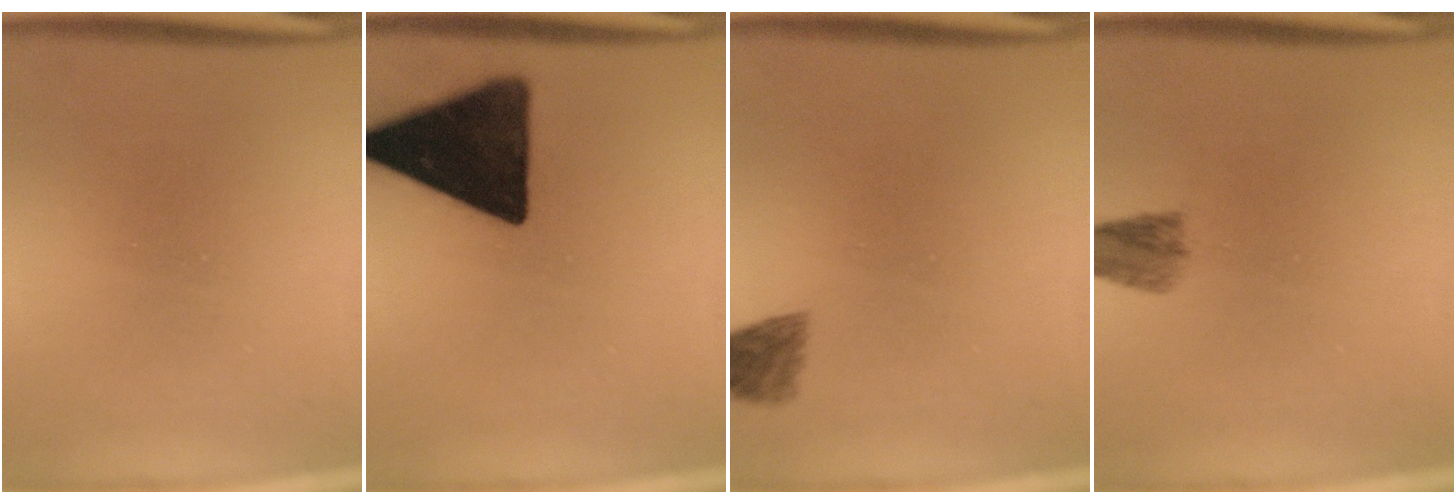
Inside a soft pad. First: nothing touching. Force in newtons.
{"total": 15.6}
{"total": 2.0}
{"total": 3.8}